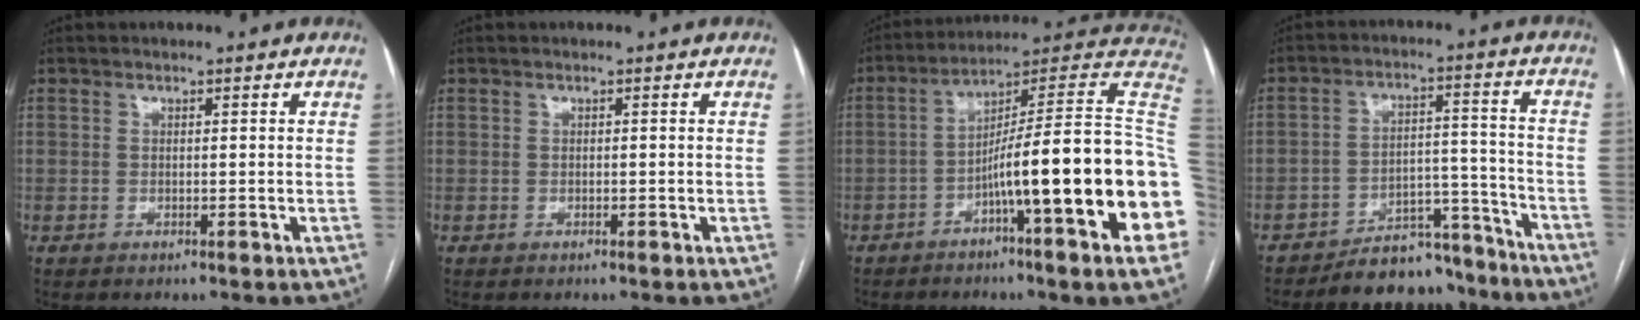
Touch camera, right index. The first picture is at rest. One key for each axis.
{"total": 0.0}
{"total": 23.1, "fx": -5.0, "fy": 0.3, "fz": 22.5, "tx": -0.231, "ty": 0.023, "tz": -0.081}
{"total": 10.9, "fx": -10.0, "fy": 4.0, "fz": 1.0, "tx": 0.018, "ty": 0.047, "tz": -0.149}